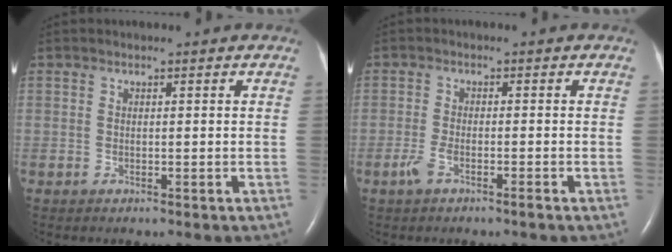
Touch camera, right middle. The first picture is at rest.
{"total": 2.7, "force": [-1.7, 0.5, 2.0], "torque": [-0.049, -0.003, -0.036]}